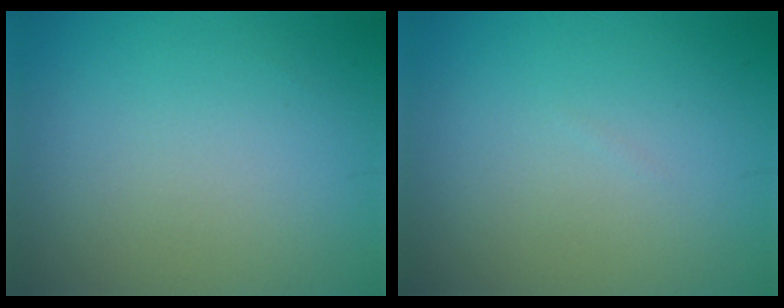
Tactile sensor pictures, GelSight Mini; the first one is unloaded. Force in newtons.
{"total": 0.0}